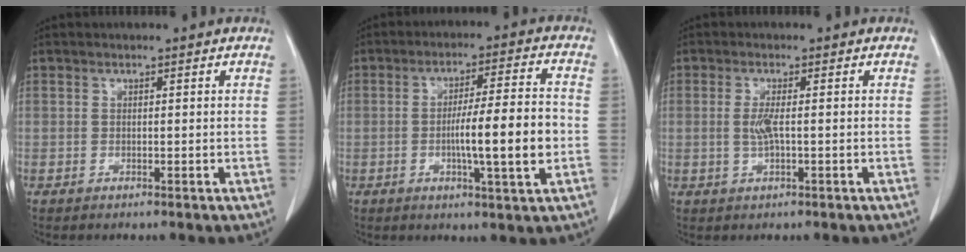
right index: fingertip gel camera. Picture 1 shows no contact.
{"total": 10.7, "force": [-1.8, 0.2, 10.6], "torque": [-0.170, 0.000, -0.034]}
{"total": 2.6, "force": [-0.1, 0.4, 2.6], "torque": [-0.058, -0.003, -0.002]}